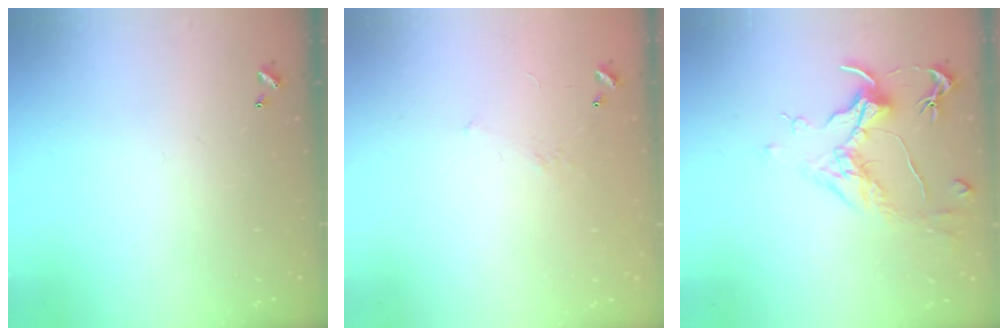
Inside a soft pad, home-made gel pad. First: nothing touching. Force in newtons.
{"total": 4.5, "press": 4.3, "slide": 1.0}
{"total": 1.7, "press": 1.5, "slide": 0.9}